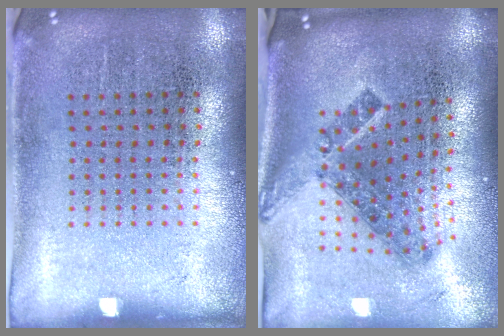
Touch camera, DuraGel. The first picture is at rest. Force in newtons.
{"total": 1.5, "press": 1.1, "slide": 1.1}